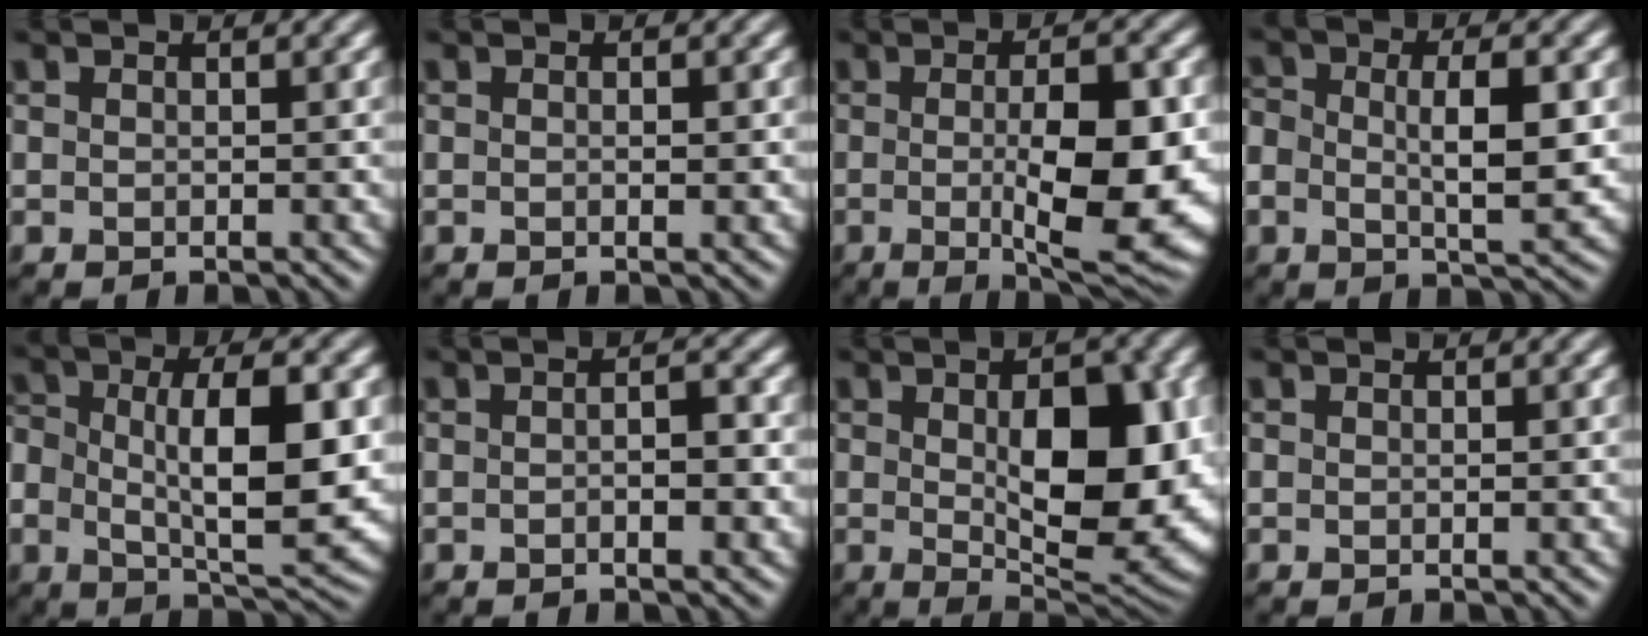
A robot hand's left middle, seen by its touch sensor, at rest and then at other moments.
{"total": 1.0, "force": [0.0, 0.1, 1.0], "torque": [-0.015, -0.002, -0.001]}
{"total": 10.5, "force": [-0.8, 2.8, 10.1], "torque": [-0.140, -0.014, -0.008]}
{"total": 6.1, "force": [-0.1, 2.5, 5.5], "torque": [-0.091, -0.004, -0.003]}
{"total": 10.1, "force": [-0.1, 4.5, 9.1], "torque": [-0.145, -0.004, -0.001]}
{"total": 2.6, "force": [-0.3, 0.5, 2.5], "torque": [-0.035, -0.001, -0.005]}
{"total": 12.3, "force": [0.5, 5.1, 11.2], "torque": [-0.147, -0.007, 0.016]}
{"total": 0.0}